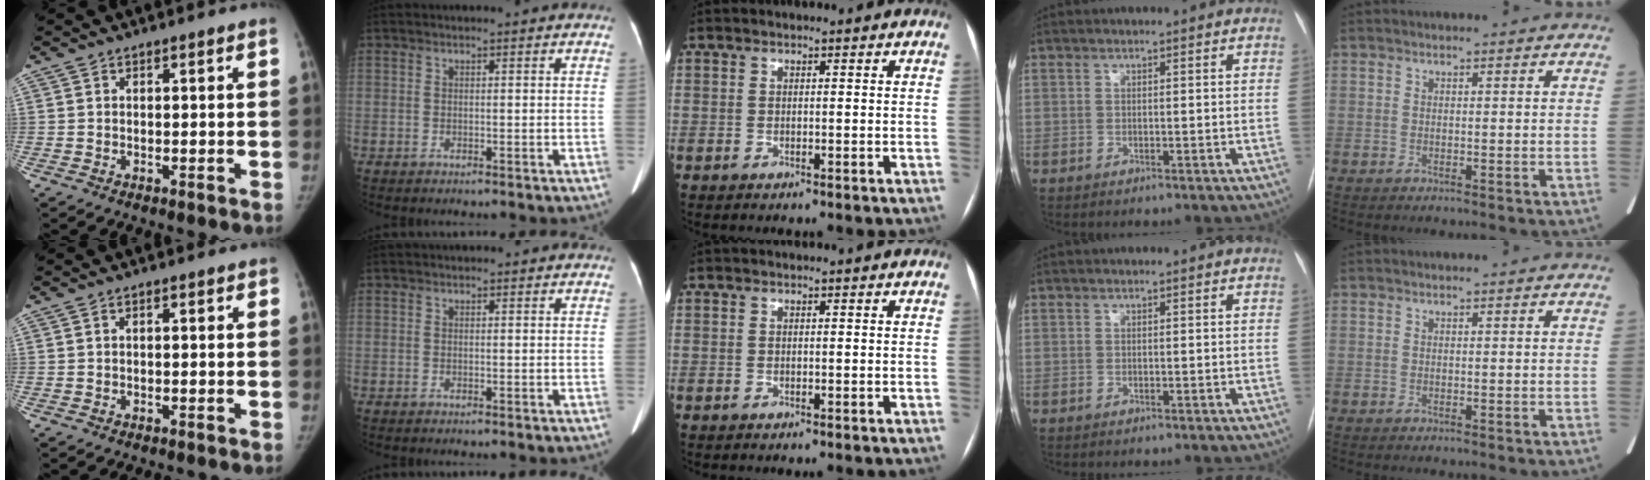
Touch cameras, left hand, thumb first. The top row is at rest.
{"thumb": {"total": 0.6, "force": [0.0, 0.4, 0.5], "torque": [-0.001, 0.002, -0.004]}}